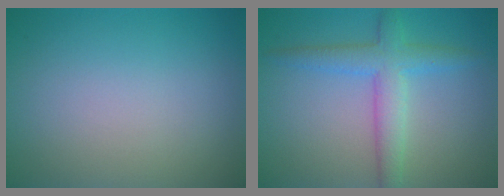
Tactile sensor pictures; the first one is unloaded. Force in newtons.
{"total": 4.0, "press": 4.0, "slide": 0.2}